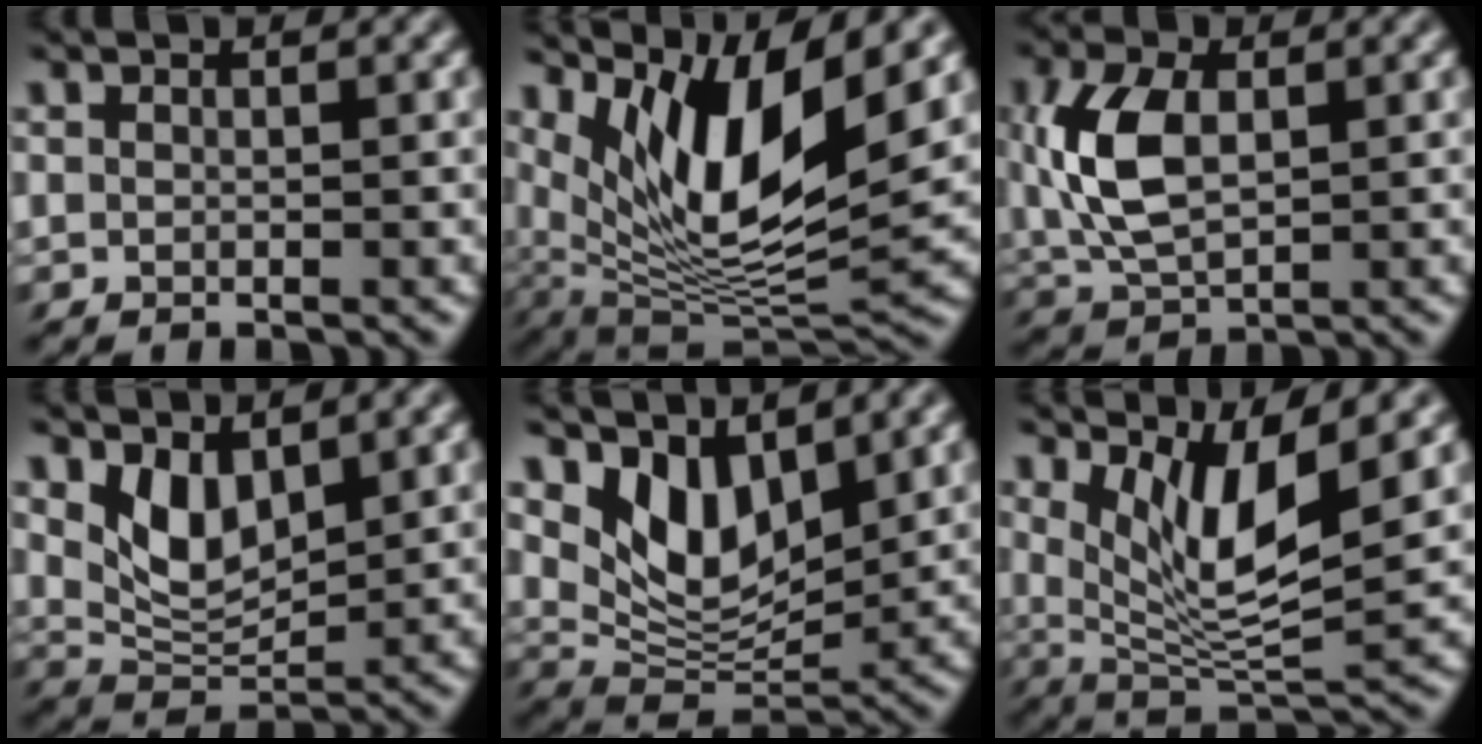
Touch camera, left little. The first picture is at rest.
{"total": 10.9, "force": [5.4, 2.8, 9.0], "torque": [-0.163, 0.000, 0.101]}
{"total": 5.9, "force": [0.3, 3.0, 5.0], "torque": [-0.110, 0.009, 0.000]}
{"total": 4.2, "force": [1.8, 1.7, 3.4], "torque": [-0.063, -0.010, 0.032]}
{"total": 6.3, "force": [3.3, 2.8, 4.6], "torque": [-0.088, -0.011, 0.054]}
{"total": 7.2, "force": [3.3, 1.3, 6.2], "torque": [-0.116, -0.015, 0.062]}